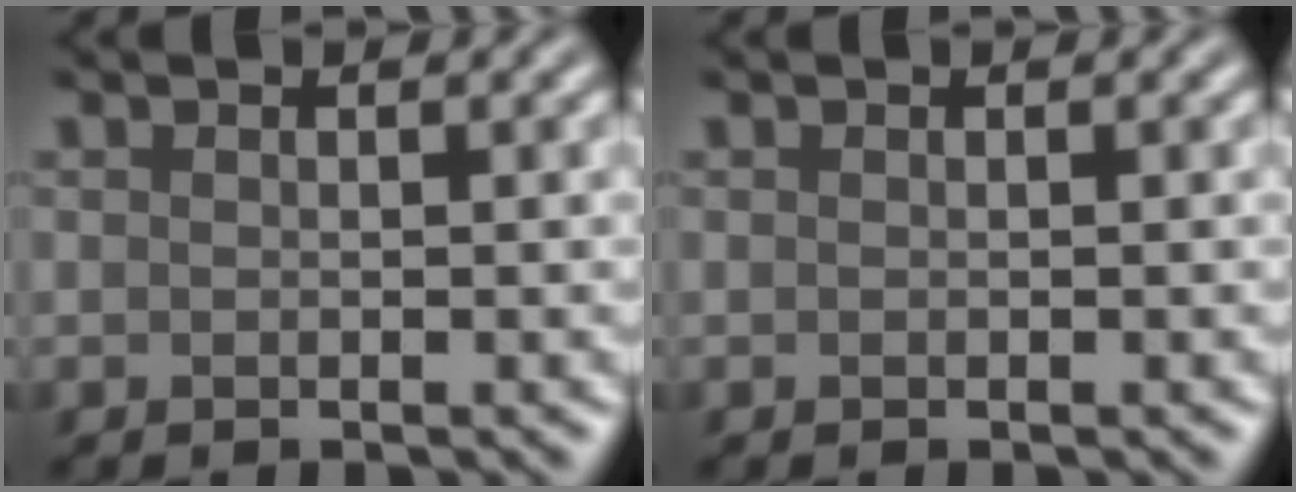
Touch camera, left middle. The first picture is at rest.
{"total": 0.0}